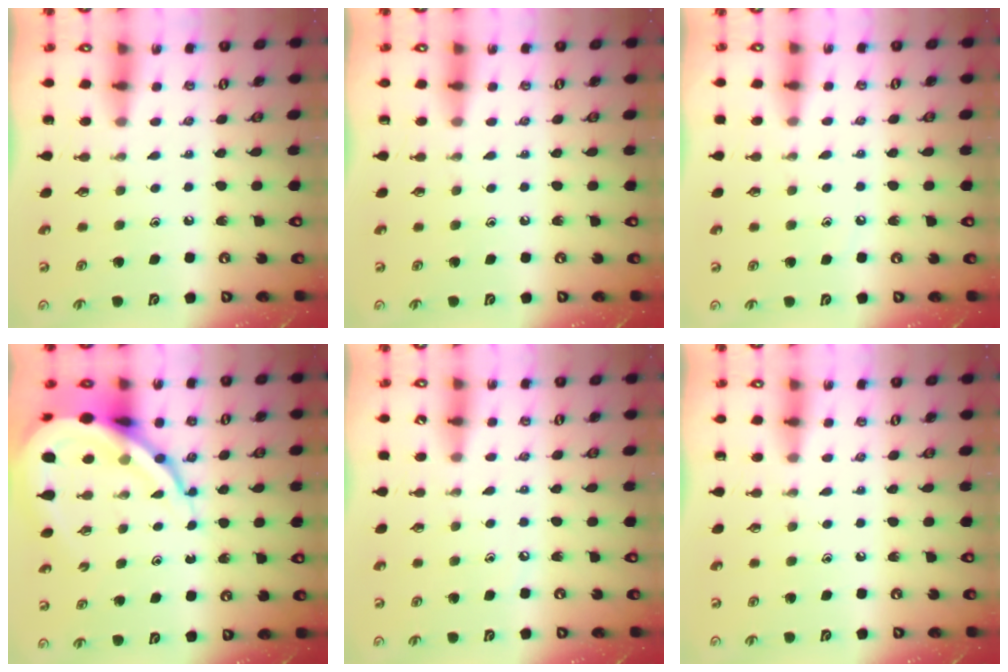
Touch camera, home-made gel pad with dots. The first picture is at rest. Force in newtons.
{"total": 0.0}
{"total": 4.5, "press": 4.4, "slide": 0.7}
{"total": 15.6, "press": 15.5, "slide": 1.7}
{"total": 2.5, "press": 2.4, "slide": 0.4}
{"total": 0.0}